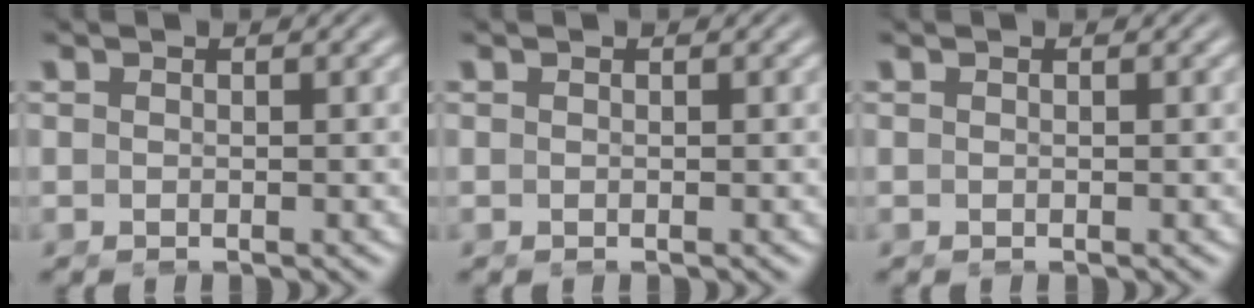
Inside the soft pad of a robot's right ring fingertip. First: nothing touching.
{"total": 0.0}
{"total": 0.0}